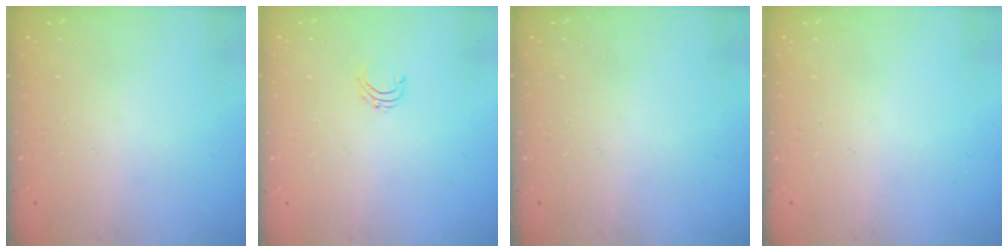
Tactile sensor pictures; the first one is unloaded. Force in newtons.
{"total": 3.7, "press": 3.7, "slide": 0.3}
{"total": 0.0}
{"total": 0.0}